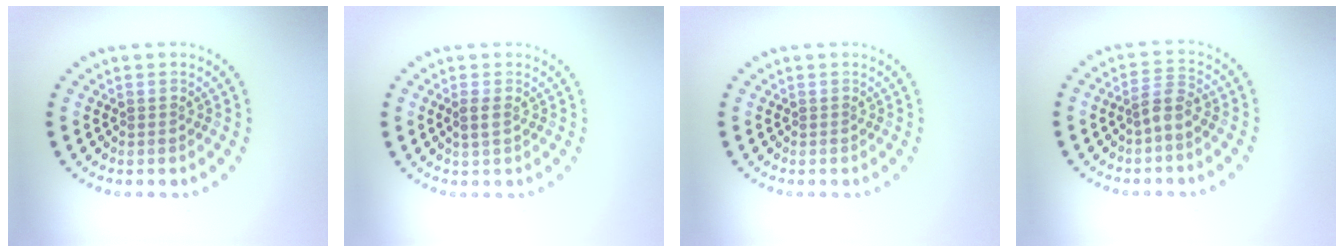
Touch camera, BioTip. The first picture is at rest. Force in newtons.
{"total": 1.0, "press": 0.9, "slide": 0.2}
{"total": 0.0}
{"total": 2.1, "press": 1.7, "slide": 1.2}